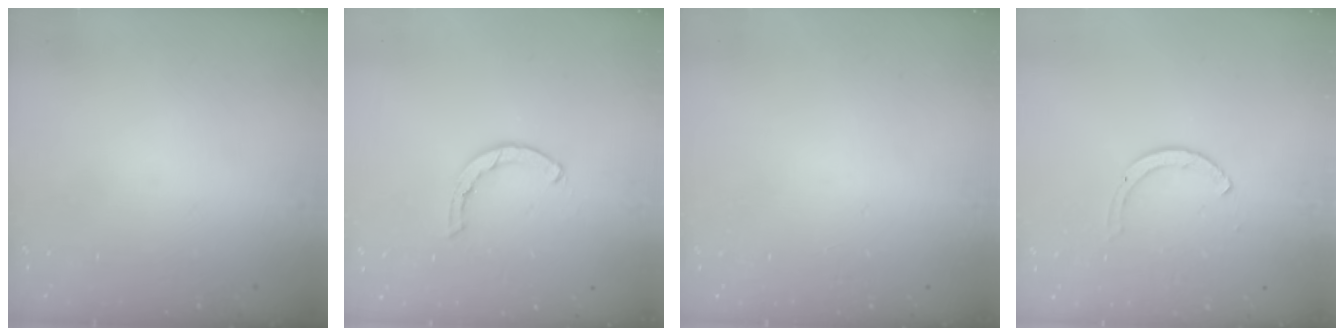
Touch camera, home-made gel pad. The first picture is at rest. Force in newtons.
{"total": 2.1, "press": 2.1, "slide": 0.2}
{"total": 2.5, "press": 2.5, "slide": 0.2}
{"total": 2.6, "press": 2.6, "slide": 0.3}